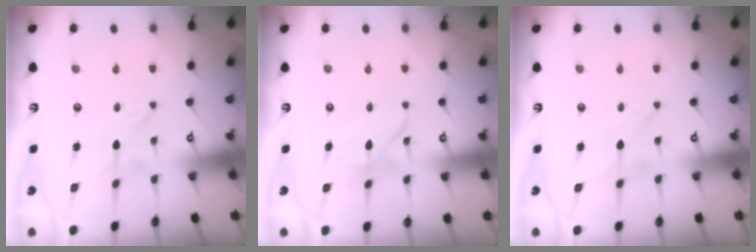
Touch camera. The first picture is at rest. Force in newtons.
{"total": 6.1, "press": 6.1, "slide": 0.5}
{"total": 1.7, "press": 1.7, "slide": 0.2}